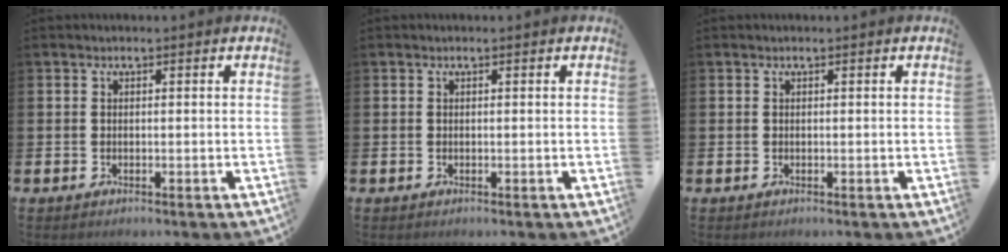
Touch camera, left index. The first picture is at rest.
{"total": 0.0}
{"total": 0.0}